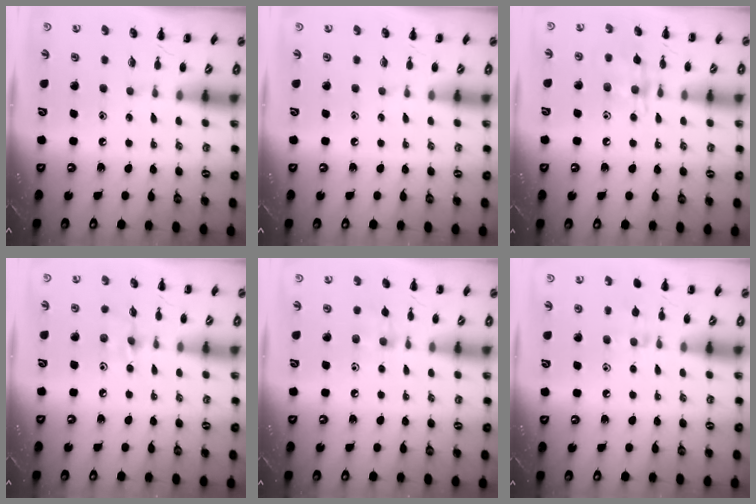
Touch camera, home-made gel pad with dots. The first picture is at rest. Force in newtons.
{"total": 0.0}
{"total": 10.4, "press": 10.4, "slide": 0.5}
{"total": 5.9, "press": 5.7, "slide": 1.6}
{"total": 3.5, "press": 3.3, "slide": 1.2}
{"total": 7.4, "press": 6.9, "slide": 2.5}